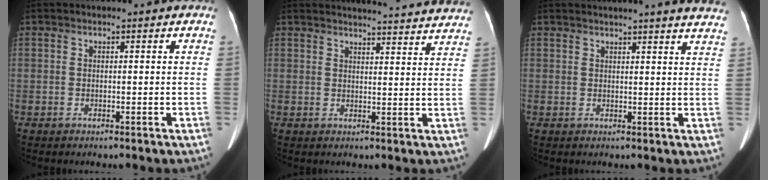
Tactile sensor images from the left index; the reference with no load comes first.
{"total": 18.9, "force": [18.2, 1.1, 4.8], "torque": [-0.055, -0.036, 0.204]}
{"total": 15.3, "force": [14.0, 0.1, 6.2], "torque": [-0.082, -0.019, 0.153]}